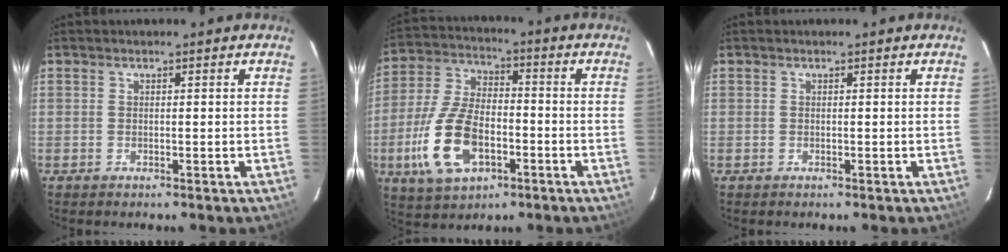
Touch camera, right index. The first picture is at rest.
{"total": 15.1, "force": [-5.3, 8.0, 11.6], "torque": [-0.259, -0.001, -0.093]}
{"total": 0.0}